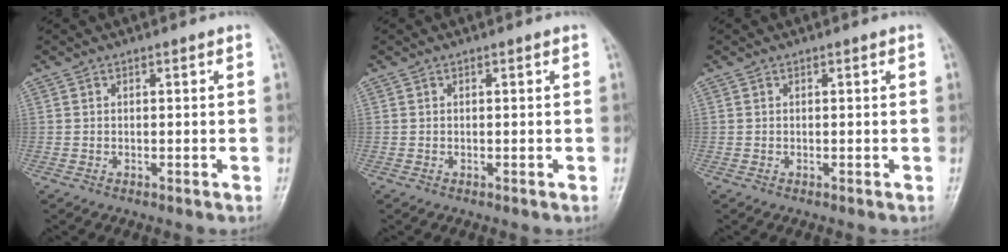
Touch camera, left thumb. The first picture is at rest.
{"total": 0.0}
{"total": 0.0}